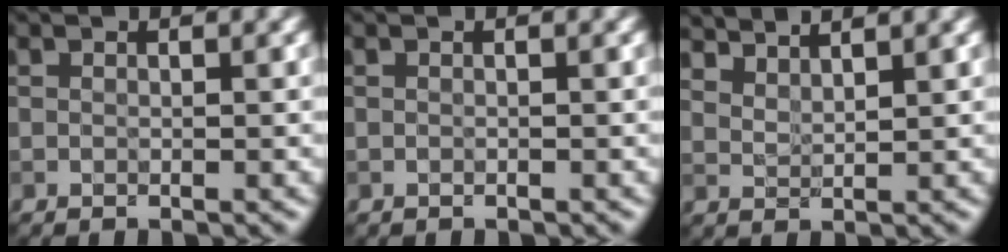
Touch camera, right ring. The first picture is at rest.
{"total": 0.0}
{"total": 3.3, "force": [3.2, 0.4, 0.8], "torque": [-0.011, -0.003, 0.057]}